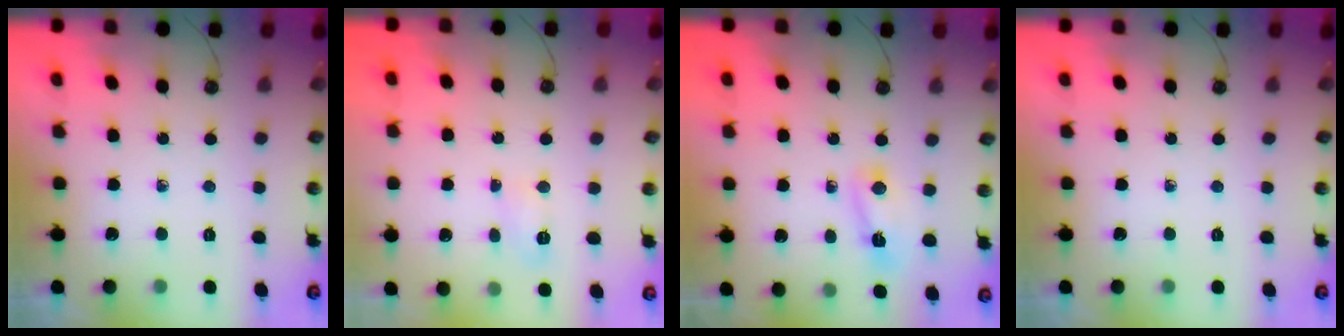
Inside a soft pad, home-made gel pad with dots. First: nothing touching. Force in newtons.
{"total": 4.0, "press": 3.9, "slide": 0.5}
{"total": 3.9, "press": 3.8, "slide": 0.4}
{"total": 0.0}